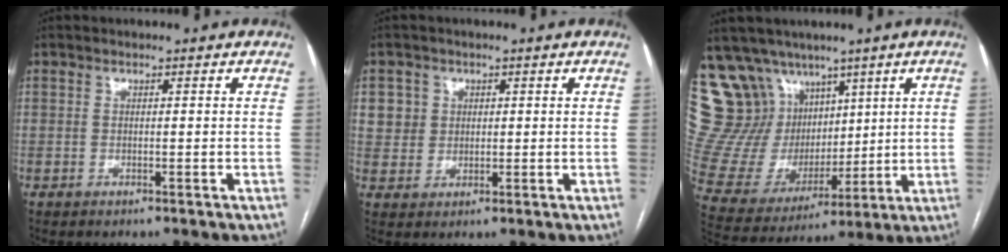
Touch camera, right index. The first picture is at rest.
{"total": 4.1, "force": [1.5, 3.9, 0.2], "torque": [0.007, 0.005, 0.030]}
{"total": 17.9, "force": [11.0, 12.6, 6.1], "torque": [-0.133, 0.055, 0.230]}